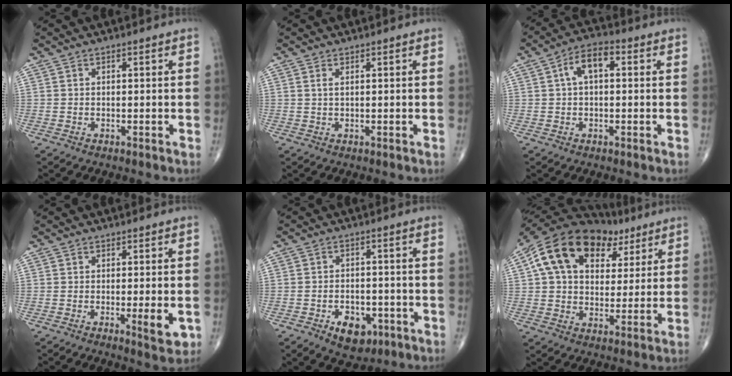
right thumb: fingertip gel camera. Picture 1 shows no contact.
{"total": 1.0, "force": [0.5, 0.3, 0.8], "torque": [-0.017, 0.003, 0.010]}
{"total": 6.4, "force": [1.2, 3.3, 5.3], "torque": [-0.092, 0.022, 0.012]}
{"total": 4.4, "force": [-0.9, 1.1, 4.2], "torque": [-0.060, -0.012, -0.014]}
{"total": 7.3, "force": [-3.3, 4.8, 4.5], "torque": [-0.044, 0.014, -0.042]}
{"total": 21.6, "force": [9.4, 13.7, 13.8], "torque": [-0.221, 0.018, 0.154]}